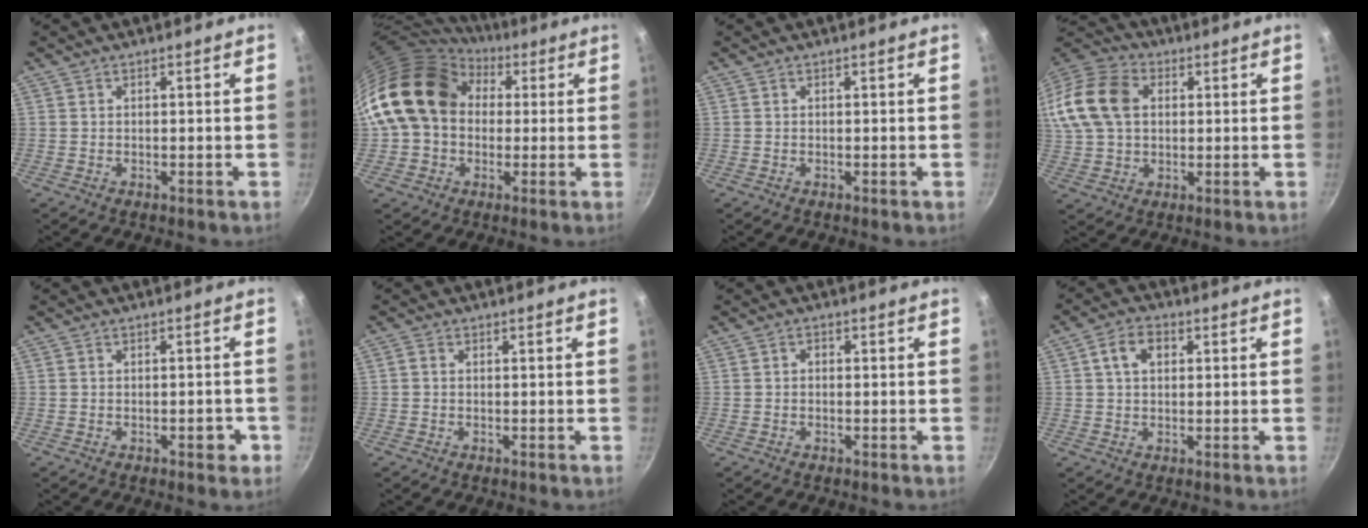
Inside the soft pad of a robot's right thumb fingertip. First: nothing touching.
{"total": 16.4, "force": [3.6, 13.0, 9.3], "torque": [-0.135, 0.030, 0.051]}
{"total": 0.0}
{"total": 21.2, "force": [4.9, 15.7, 13.3], "torque": [-0.303, 0.034, 0.081]}
{"total": 2.9, "force": [-1.2, 1.4, 2.2], "torque": [-0.014, 0.012, -0.014]}
{"total": 0.9, "force": [-0.1, 0.7, 0.5], "torque": [-0.010, 0.005, -0.002]}
{"total": 1.0, "force": [-0.2, 0.8, 0.5], "torque": [-0.007, 0.005, -0.004]}
{"total": 5.4, "force": [1.4, 3.8, 3.6], "torque": [-0.048, 0.008, 0.019]}